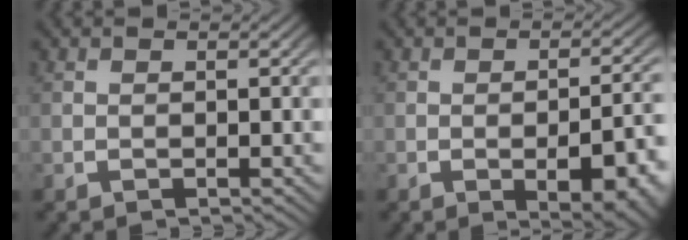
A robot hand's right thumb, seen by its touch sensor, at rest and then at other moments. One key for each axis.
{"total": 6.7, "fx": -1.9, "fy": 3.3, "fz": 5.5, "tx": -0.083, "ty": -0.014, "tz": -0.018}